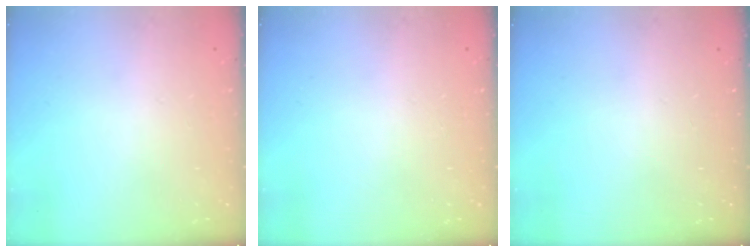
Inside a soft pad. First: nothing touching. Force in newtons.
{"total": 0.0}
{"total": 0.0}